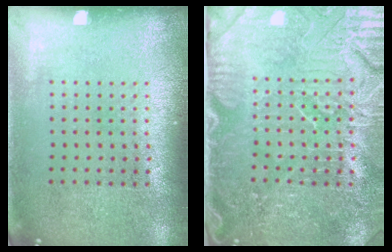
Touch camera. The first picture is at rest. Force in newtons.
{"total": 5.0, "press": 4.5, "slide": 2.2}